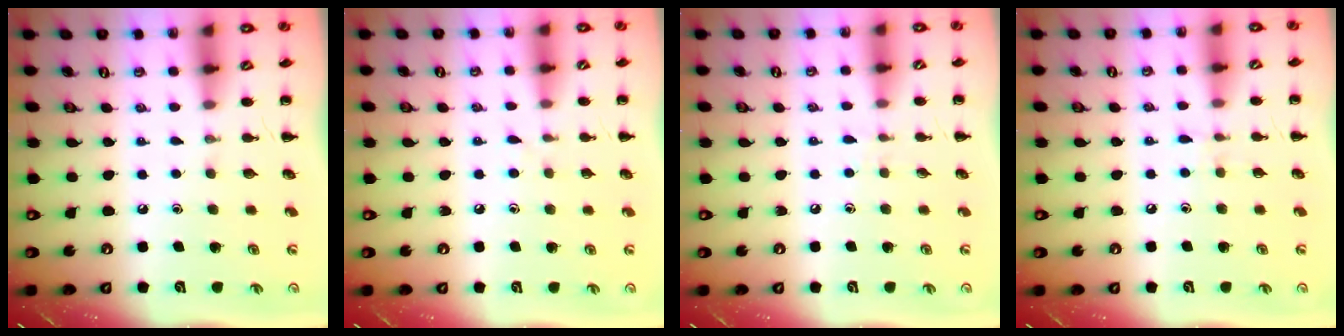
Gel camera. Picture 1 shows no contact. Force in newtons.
{"total": 3.0, "press": 2.6, "slide": 1.4}
{"total": 4.0, "press": 3.6, "slide": 1.7}
{"total": 4.5, "press": 4.1, "slide": 1.6}